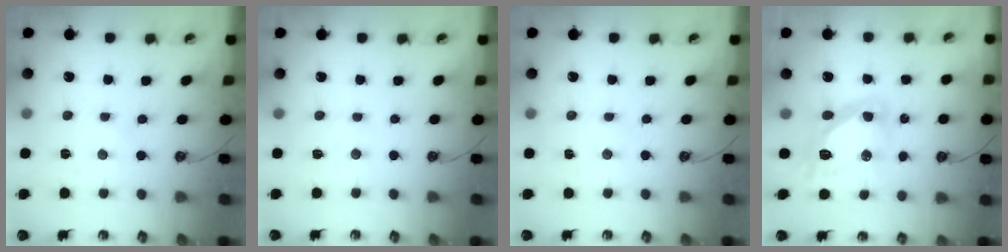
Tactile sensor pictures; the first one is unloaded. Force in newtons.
{"total": 3.1, "press": 3.1, "slide": 0.5}
{"total": 1.6, "press": 1.5, "slide": 0.3}
{"total": 14.3, "press": 14.2, "slide": 1.7}